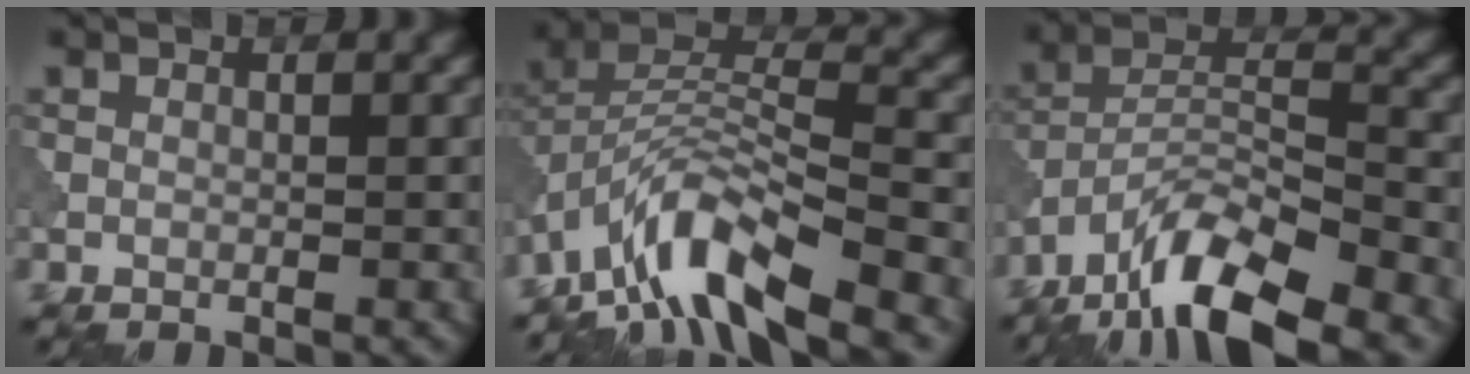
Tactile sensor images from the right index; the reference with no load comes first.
{"total": 9.1, "force": [-6.6, 2.5, 5.8], "torque": [-0.097, 0.006, -0.136]}
{"total": 10.0, "force": [-7.4, 2.8, 6.2], "torque": [-0.102, 0.008, -0.145]}